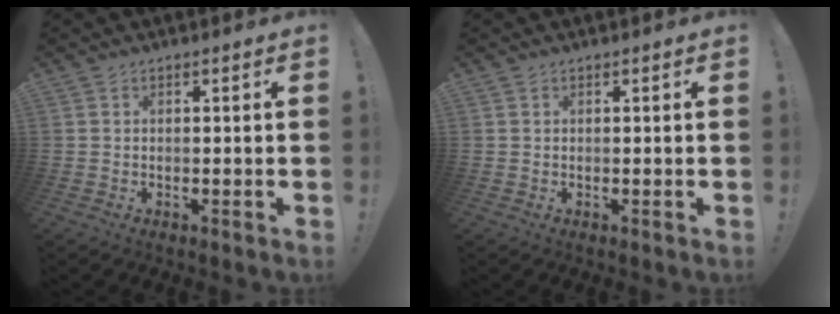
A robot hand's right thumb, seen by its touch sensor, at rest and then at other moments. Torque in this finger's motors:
{"motor_torque": [-0.25, 0.02, -0.02, -0.10, -0.06]}